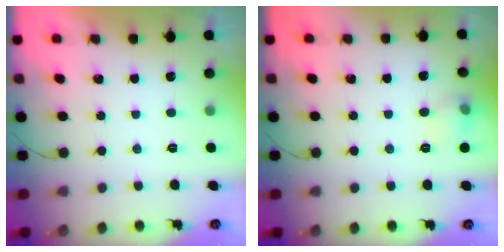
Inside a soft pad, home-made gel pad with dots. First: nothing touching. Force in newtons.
{"total": 6.9, "press": 6.7, "slide": 1.7}